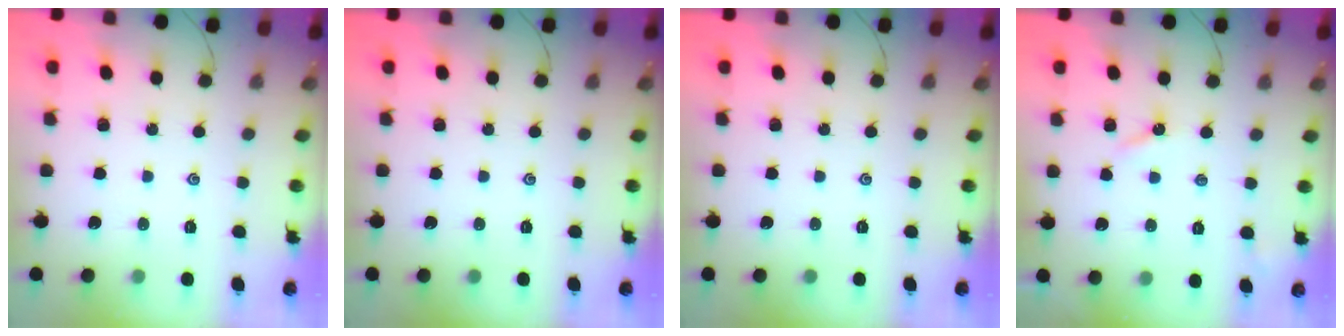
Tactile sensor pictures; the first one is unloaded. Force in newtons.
{"total": 0.0}
{"total": 0.0}
{"total": 2.9, "press": 2.8, "slide": 0.3}